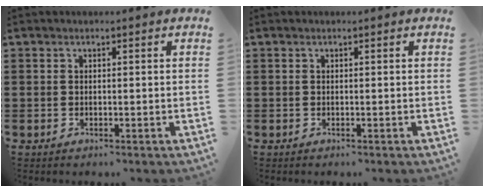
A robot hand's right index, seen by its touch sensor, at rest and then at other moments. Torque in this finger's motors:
{"motor_torque": [0.66, 0.67, 0.00, -0.01]}